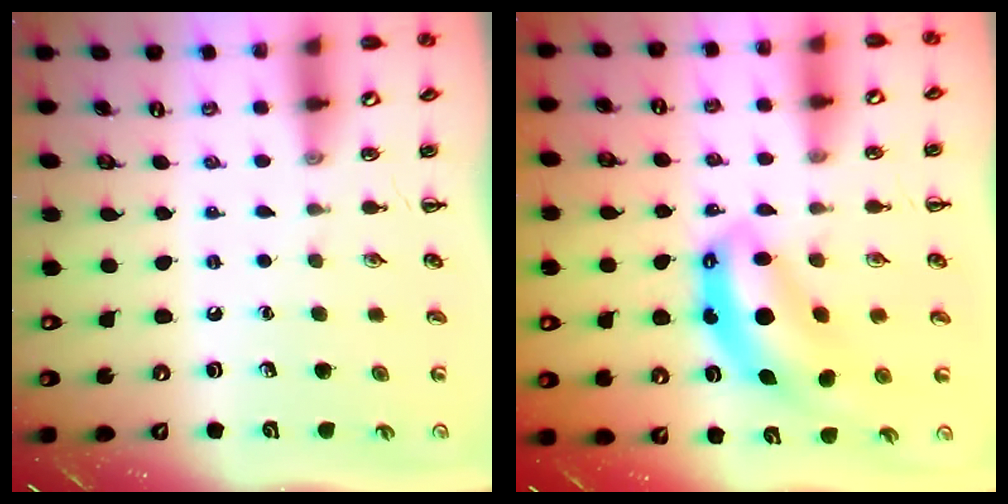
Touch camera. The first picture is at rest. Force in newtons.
{"total": 8.3, "press": 8.0, "slide": 2.1}